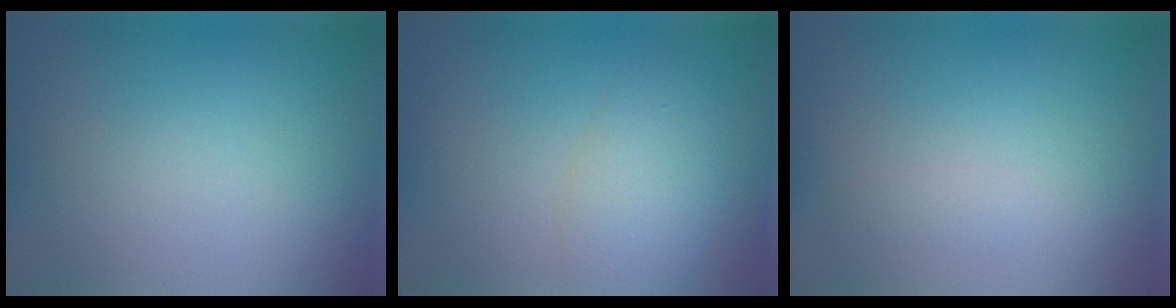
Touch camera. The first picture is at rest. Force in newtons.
{"total": 3.7, "press": 3.7, "slide": 0.1}
{"total": 0.7, "press": 0.7, "slide": 0.0}